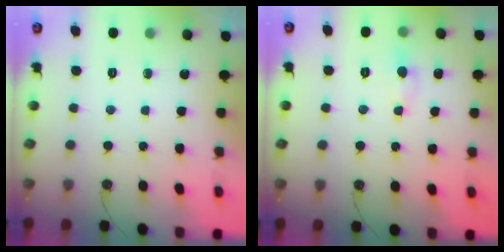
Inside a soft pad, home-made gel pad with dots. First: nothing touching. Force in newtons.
{"total": 1.0, "press": 0.7, "slide": 0.7}